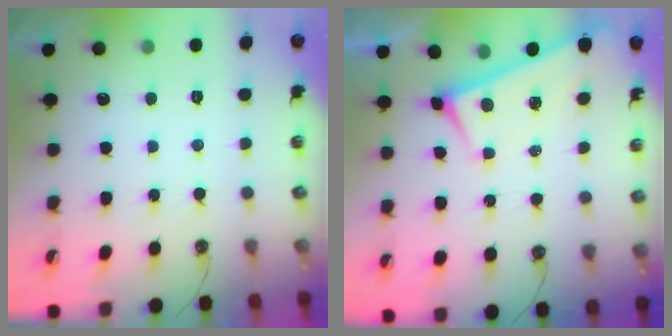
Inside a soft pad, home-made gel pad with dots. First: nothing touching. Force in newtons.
{"total": 0.0}